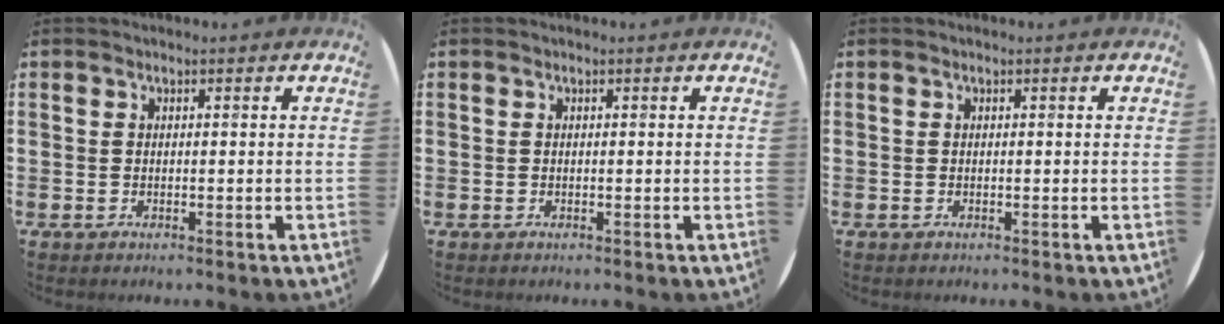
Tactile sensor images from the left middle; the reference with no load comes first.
{"total": 0.0}
{"total": 0.0}